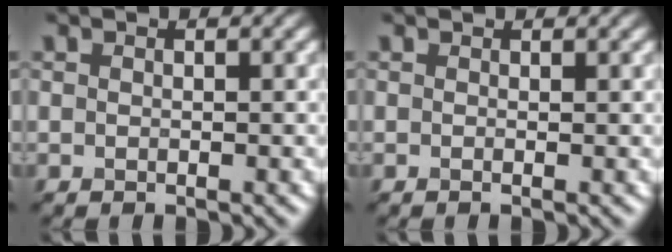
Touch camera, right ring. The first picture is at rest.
{"total": 0.5, "force": [0.3, 0.1, 0.4], "torque": [-0.015, -0.009, -0.003]}